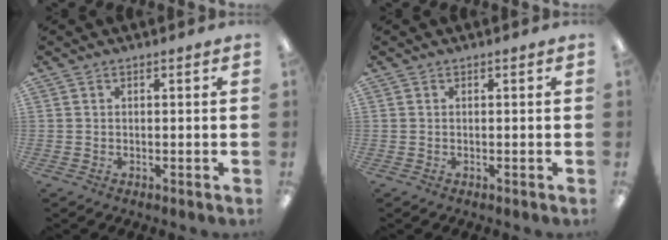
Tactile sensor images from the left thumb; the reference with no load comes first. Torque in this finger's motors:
{"motor_torque": [-0.03, -0.03, 0.06, -0.04, 0.00]}